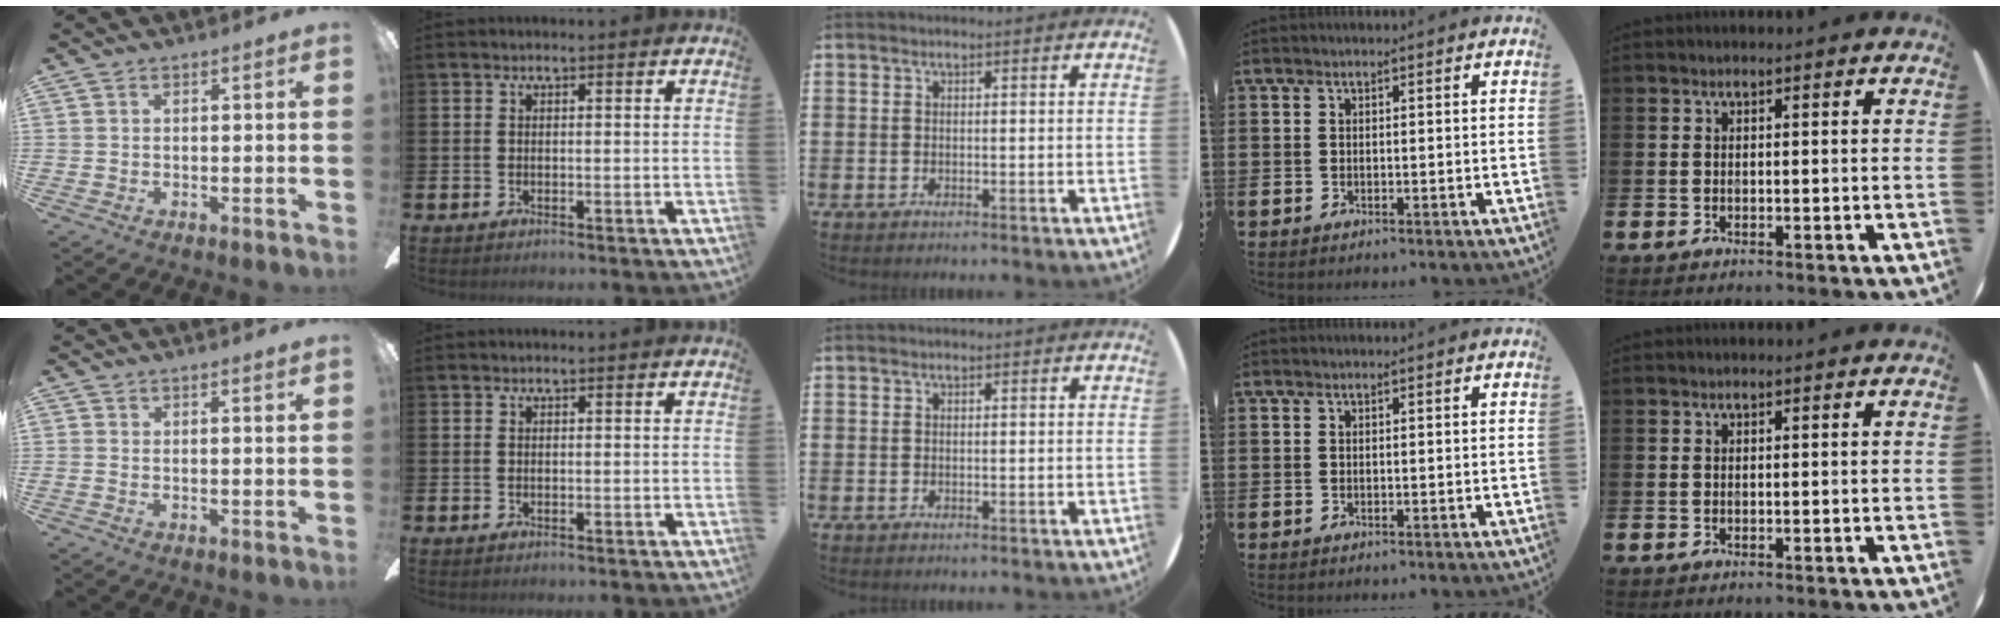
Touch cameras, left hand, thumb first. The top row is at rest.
{"thumb": {"total": 1.2, "force": [0.8, -0.2, 0.9], "torque": [-0.010, -0.007, 0.013]}}